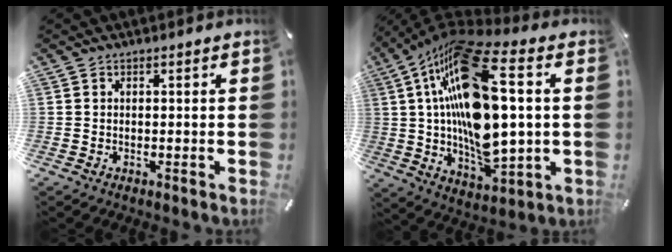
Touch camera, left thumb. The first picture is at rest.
{"total": 25.8, "force": [4.9, 10.3, 23.1], "torque": [-0.454, -0.025, 0.076]}